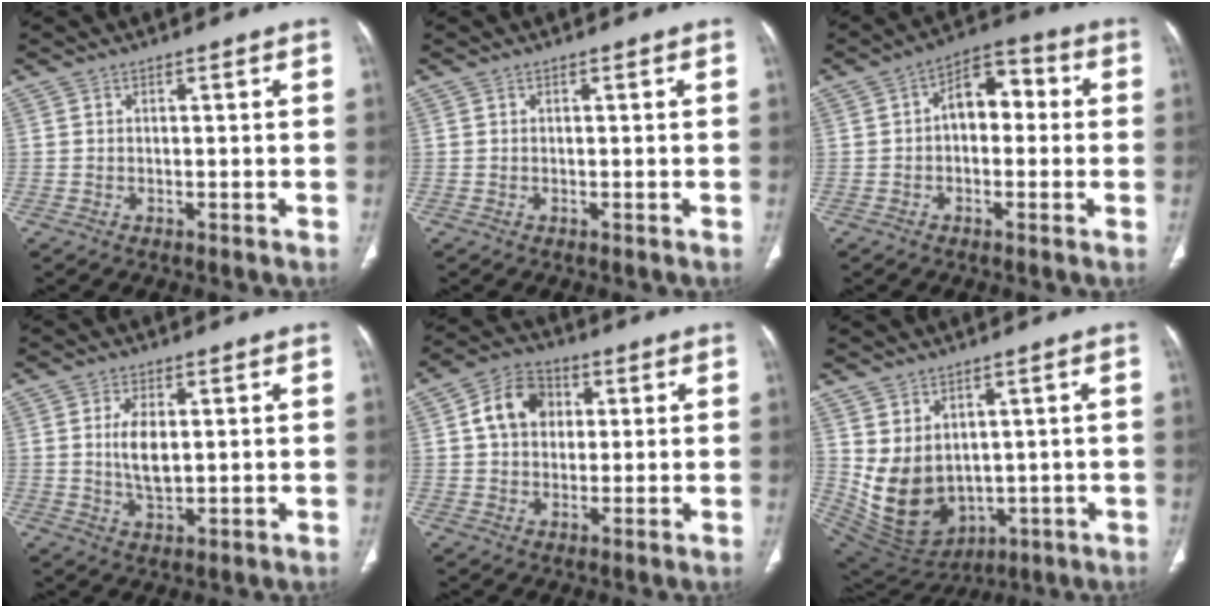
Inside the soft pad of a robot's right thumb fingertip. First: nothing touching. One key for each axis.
{"total": 0.0}
{"total": 8.6, "fx": 0.5, "fy": 5.4, "fz": 6.6, "tx": -0.072, "ty": 0.032, "tz": -0.004}
{"total": 6.1, "fx": 0.8, "fy": 3.1, "fz": 5.2, "tx": -0.094, "ty": -0.009, "tz": 0.017}
{"total": 9.2, "fx": 2.0, "fy": 7.1, "fz": 5.4, "tx": -0.073, "ty": 0.010, "tz": 0.028}
{"total": 12.4, "fx": 0.8, "fy": 9.3, "fz": 8.2, "tx": -0.128, "ty": -0.015, "tz": 0.059}